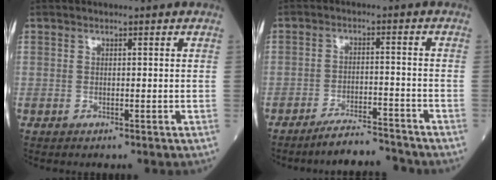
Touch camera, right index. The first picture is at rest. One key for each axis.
{"total": 5.9, "fx": -5.7, "fy": 0.2, "fz": 1.5, "tx": -0.023, "ty": -0.006, "tz": -0.100}